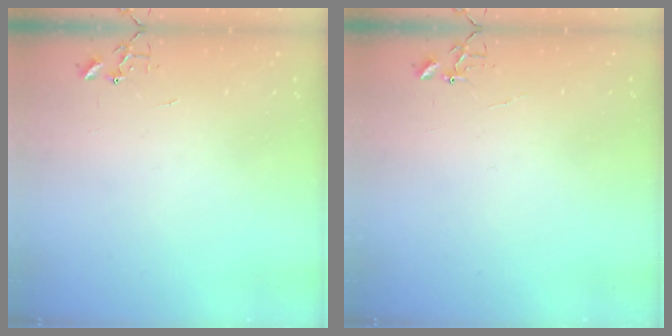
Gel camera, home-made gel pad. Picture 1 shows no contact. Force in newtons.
{"total": 4.3, "press": 4.3, "slide": 0.3}